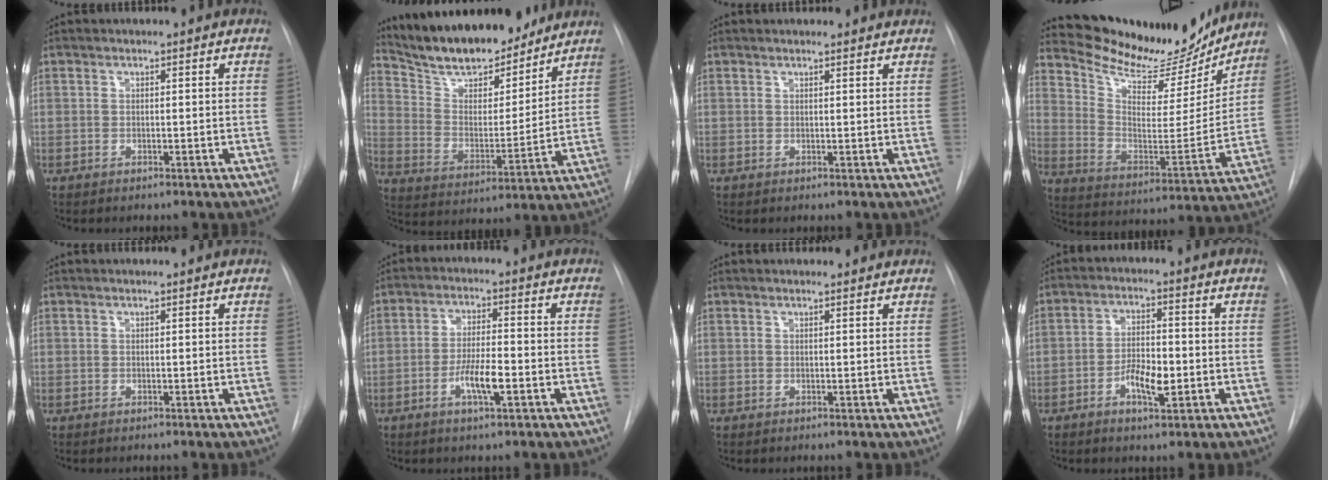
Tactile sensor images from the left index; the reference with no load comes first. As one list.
[{"total": 13.9, "force": [12.4, 3.5, 5.1], "torque": [-0.080, 0.003, 0.215]}, {"total": 2.8, "force": [2.6, 0.6, 0.7], "torque": [-0.012, 0.011, 0.024]}, {"total": 19.9, "force": [18.4, 5.2, 5.4], "torque": [-0.090, -0.039, 0.275]}, {"total": 0.0}, {"total": 5.8, "force": [-2.6, 0.9, 5.1], "torque": [-0.099, -0.008, -0.047]}, {"total": 2.4, "force": [2.3, 0.4, 0.6], "torque": [-0.012, 0.010, 0.022]}, {"total": 5.6, "force": [-2.3, 1.8, 4.8], "torque": [-0.087, -0.004, -0.039]}]